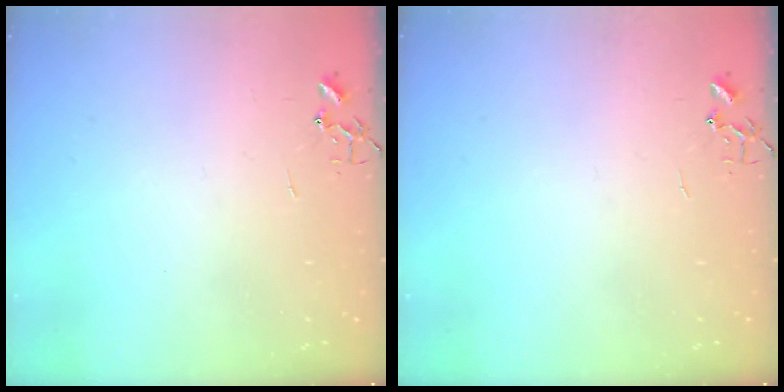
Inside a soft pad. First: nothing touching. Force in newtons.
{"total": 0.0}